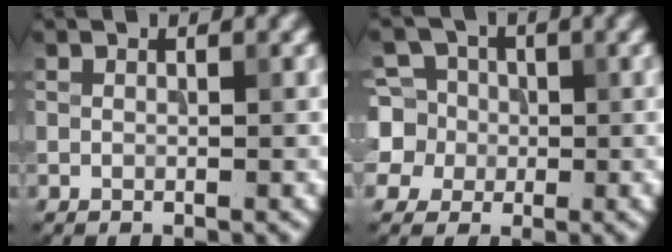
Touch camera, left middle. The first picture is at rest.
{"total": 7.1, "force": [0.7, 6.7, 2.1], "torque": [-0.046, 0.036, -0.001]}